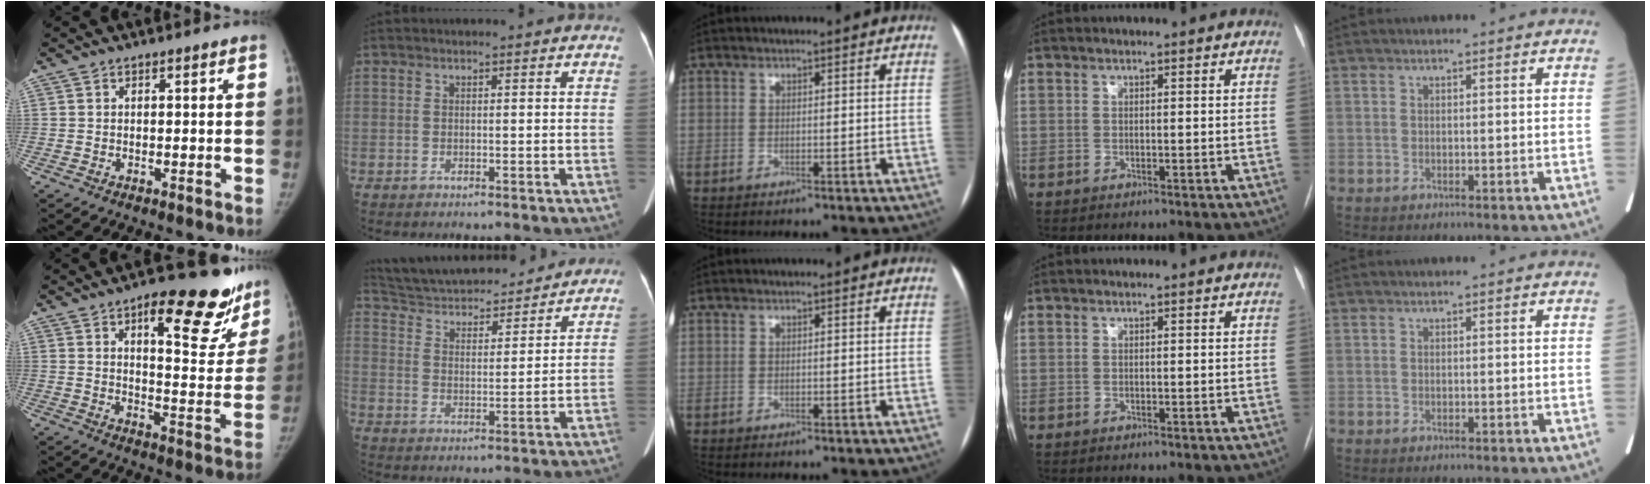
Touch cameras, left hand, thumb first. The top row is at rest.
{"thumb": {"total": 19.4, "force": [11.8, 7.3, 13.6], "torque": [-0.113, -0.059, 0.156]}, "index": {"total": 18.4, "force": [17.0, 3.9, 5.9], "torque": [-0.106, 0.019, 0.262]}}